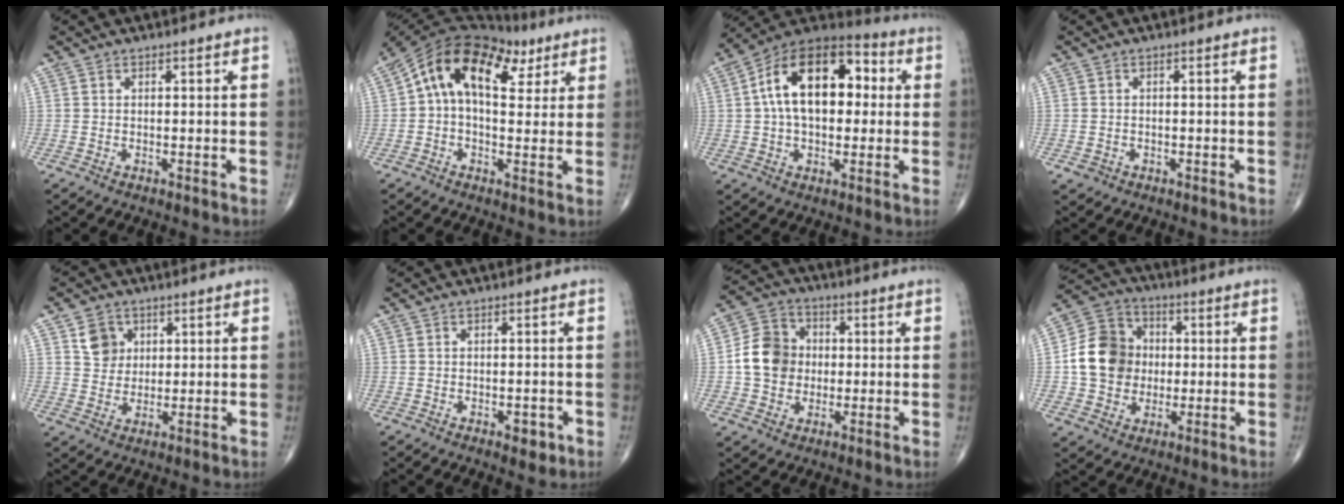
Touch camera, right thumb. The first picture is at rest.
{"total": 17.0, "force": [6.0, 9.7, 12.6], "torque": [-0.193, 0.034, 0.091]}
{"total": 19.2, "force": [2.9, 11.3, 15.2], "torque": [-0.230, 0.035, 0.037]}
{"total": 1.5, "force": [-0.6, 1.3, 0.3], "torque": [-0.002, 0.005, -0.006]}
{"total": 5.5, "force": [2.1, 4.7, 1.9], "torque": [-0.010, -0.009, 0.037]}
{"total": 2.7, "force": [-1.1, 1.5, 1.9], "torque": [-0.016, 0.004, -0.012]}
{"total": 10.2, "force": [-0.2, 8.8, 5.1], "torque": [-0.071, 0.019, -0.013]}
{"total": 13.1, "force": [0.1, 11.3, 6.7], "torque": [-0.099, 0.024, -0.003]}